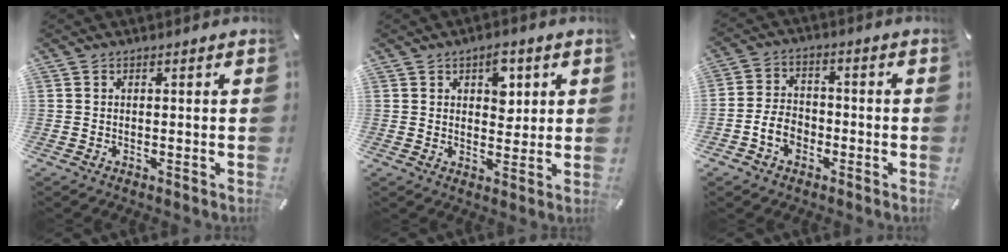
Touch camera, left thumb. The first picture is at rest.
{"total": 5.8, "force": [2.3, 3.8, 3.7], "torque": [-0.031, -0.009, 0.031]}
{"total": 6.5, "force": [-2.8, 5.1, 3.0], "torque": [-0.061, 0.019, -0.050]}